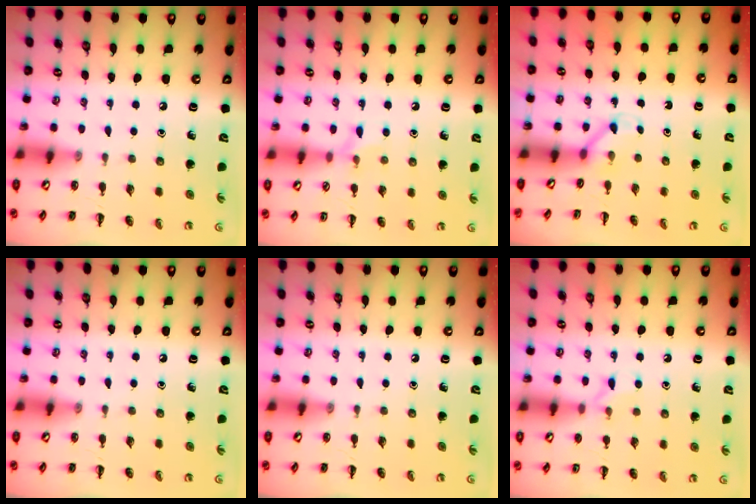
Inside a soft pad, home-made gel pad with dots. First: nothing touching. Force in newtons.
{"total": 6.1, "press": 5.8, "slide": 1.9}
{"total": 2.8, "press": 2.7, "slide": 0.9}
{"total": 0.0}
{"total": 0.0}
{"total": 6.1, "press": 5.8, "slide": 1.7}